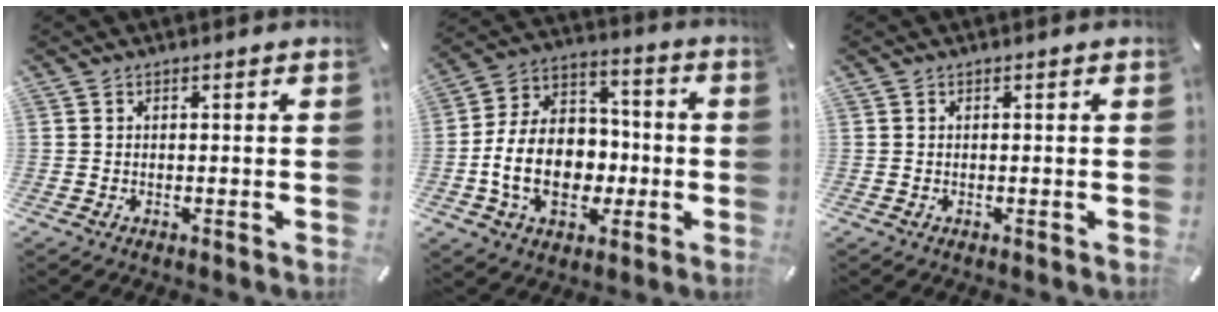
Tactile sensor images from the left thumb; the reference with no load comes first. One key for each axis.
{"total": 16.4, "fx": -3.8, "fy": 12.4, "fz": 10.1, "tx": -0.211, "ty": 0.023, "tz": -0.064}
{"total": 0.0}